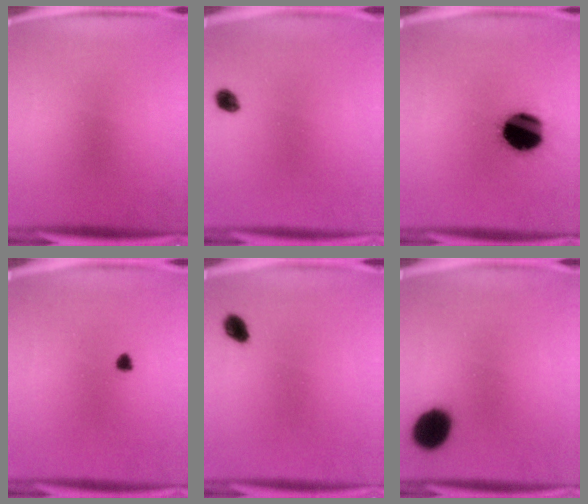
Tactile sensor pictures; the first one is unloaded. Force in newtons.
{"total": 1.9}
{"total": 17.9}
{"total": 1.2}
{"total": 2.9}
{"total": 10.7}